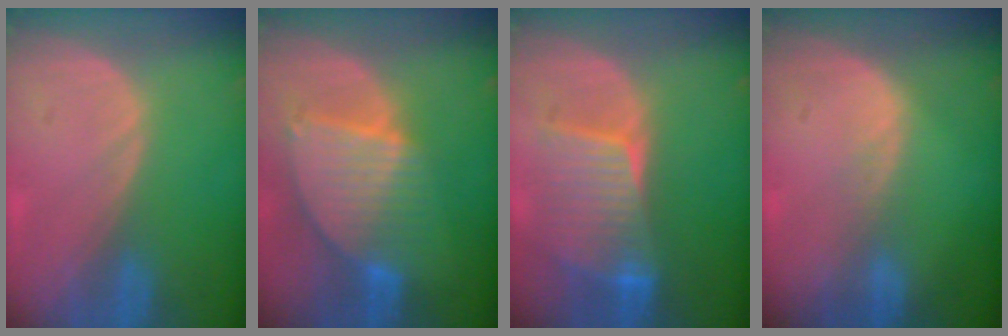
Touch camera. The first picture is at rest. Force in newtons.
{"total": 8.5, "press": 7.5, "slide": 4.1}
{"total": 7.8, "press": 7.7, "slide": 1.7}
{"total": 1.3, "press": 1.3, "slide": 0.1}